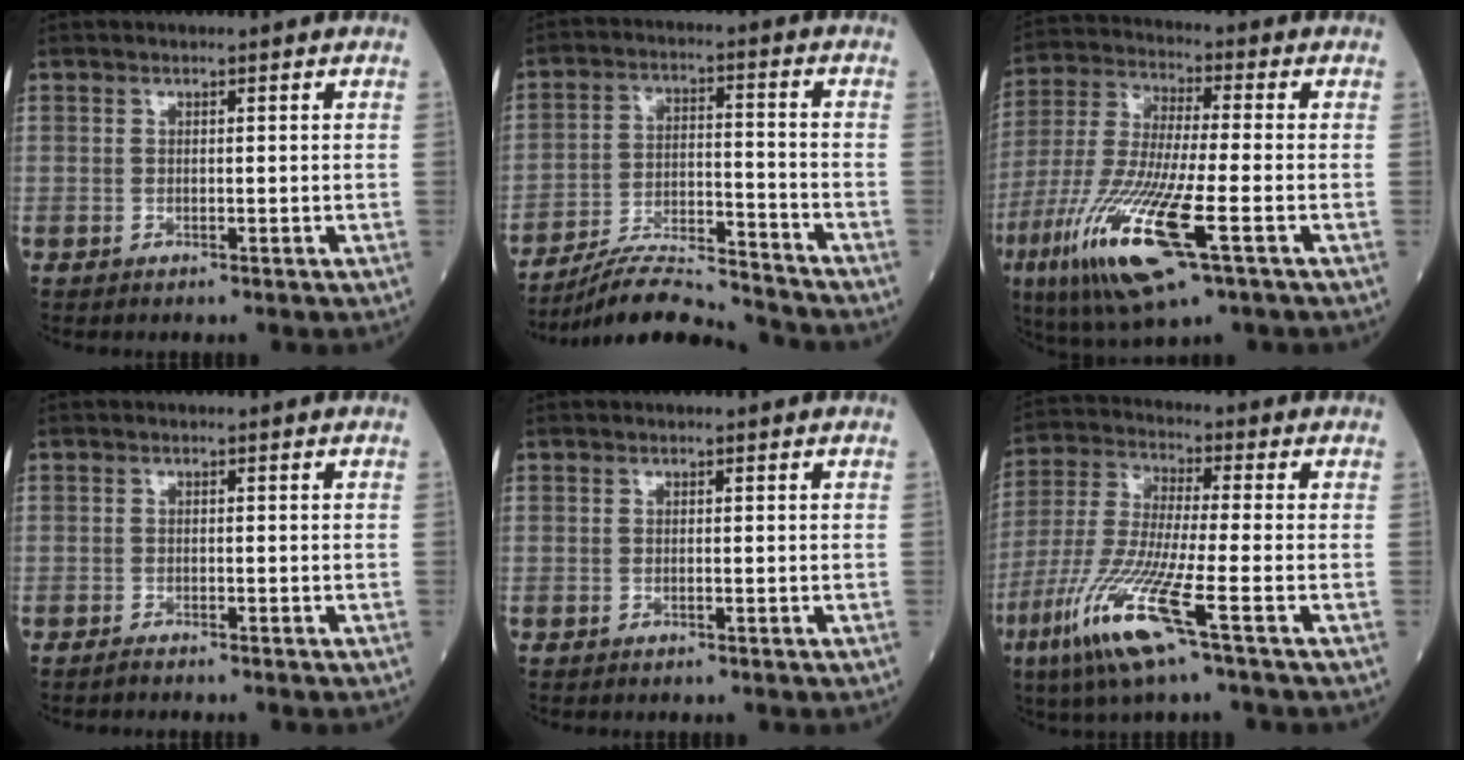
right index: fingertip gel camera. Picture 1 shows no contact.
{"total": 11.5, "force": [-11.2, -0.5, 2.5], "torque": [-0.045, 0.008, -0.202]}
{"total": 18.3, "force": [-7.3, 2.6, 16.6], "torque": [-0.373, -0.041, -0.135]}
{"total": 0.8, "force": [-0.8, 0.0, 0.2], "torque": [-0.011, -0.002, -0.014]}
{"total": 0.0}
{"total": 13.4, "force": [-6.4, 0.1, 11.8], "torque": [-0.262, -0.032, -0.129]}